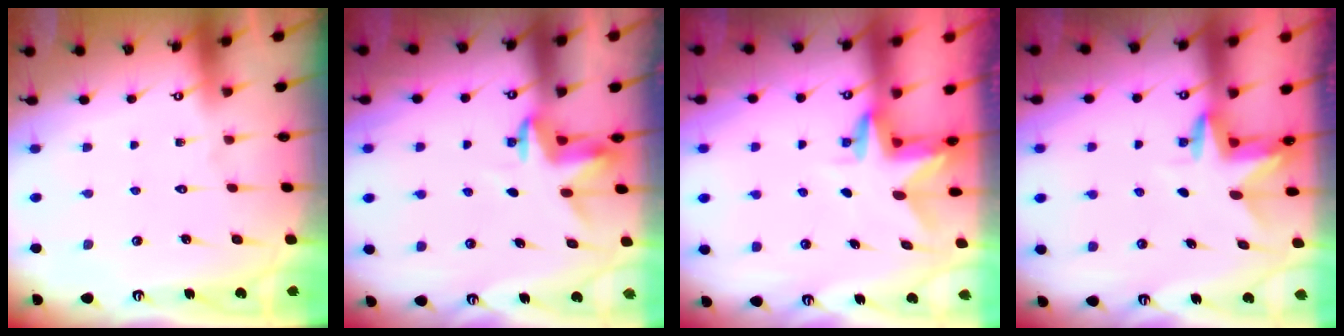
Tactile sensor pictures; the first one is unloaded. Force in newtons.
{"total": 4.0, "press": 4.0, "slide": 0.2}
{"total": 2.9, "press": 2.9, "slide": 0.2}
{"total": 3.2, "press": 3.2, "slide": 0.3}